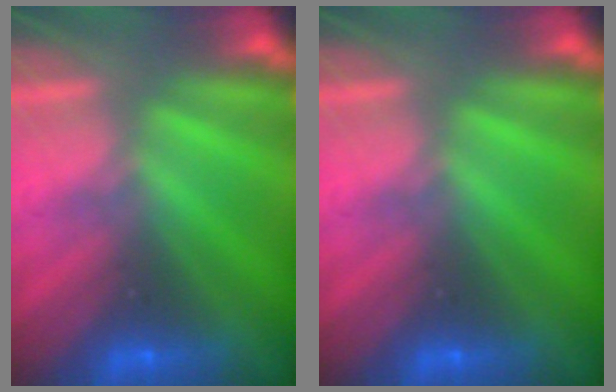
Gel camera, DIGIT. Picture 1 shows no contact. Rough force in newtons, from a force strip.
{"total": 0.0}